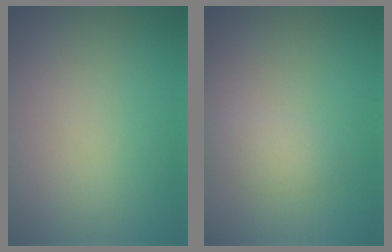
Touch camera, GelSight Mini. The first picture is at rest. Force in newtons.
{"total": 1.6, "press": 1.6, "slide": 0.1}